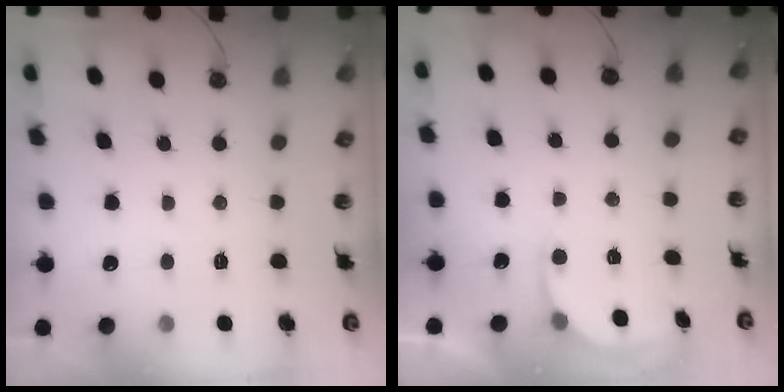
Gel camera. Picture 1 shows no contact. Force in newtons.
{"total": 2.4, "press": 2.2, "slide": 0.9}